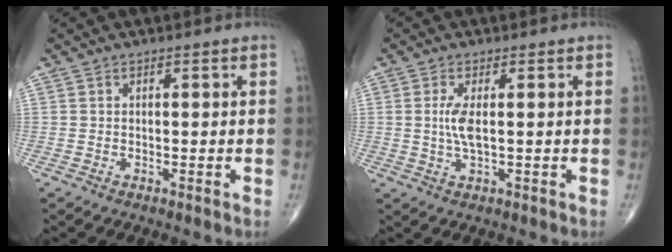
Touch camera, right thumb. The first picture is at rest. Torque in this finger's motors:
{"motor_torque": [0.57, 1.27, 0.54, -0.03, -0.01]}